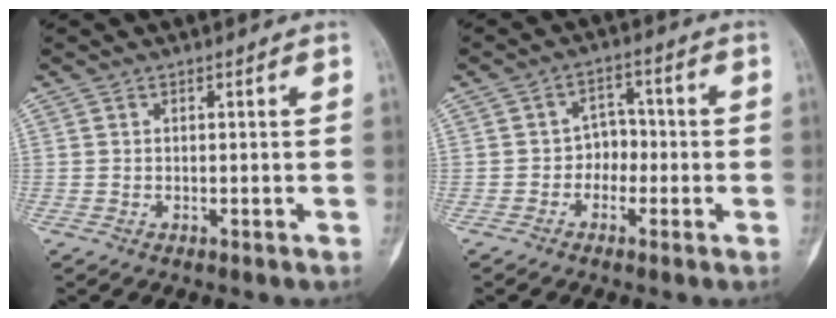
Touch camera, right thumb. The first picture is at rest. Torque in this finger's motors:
{"motor_torque": [0.00, -0.12, 0.26, -0.19, -0.09]}